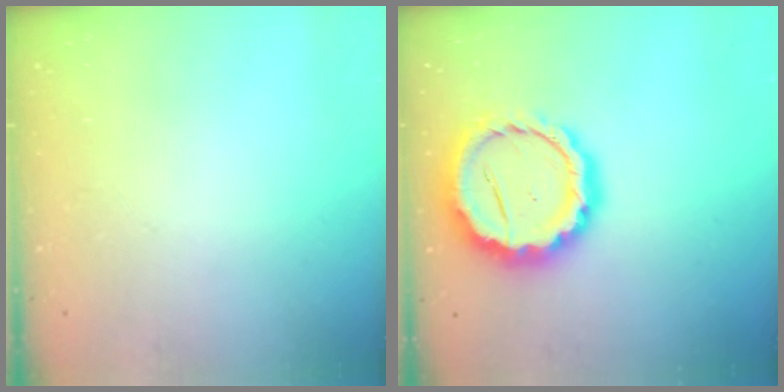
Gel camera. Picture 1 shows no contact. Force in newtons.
{"total": 15.9, "press": 15.7, "slide": 2.6}